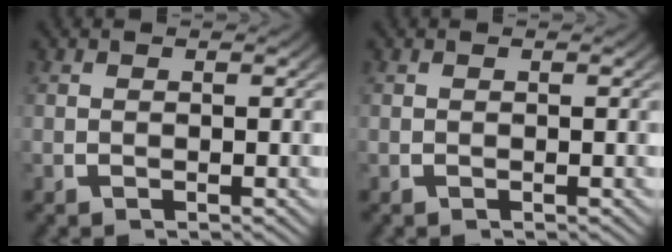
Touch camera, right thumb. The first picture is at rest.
{"total": 0.0}